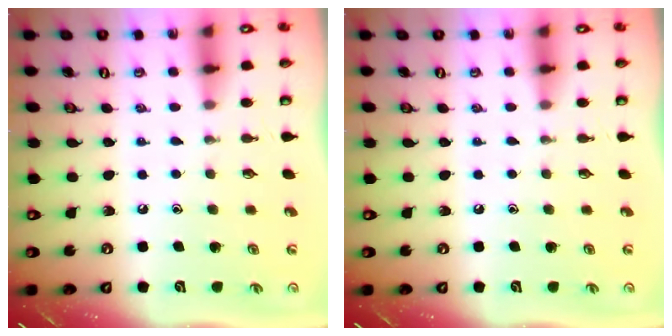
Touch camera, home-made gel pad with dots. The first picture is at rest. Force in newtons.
{"total": 0.0}